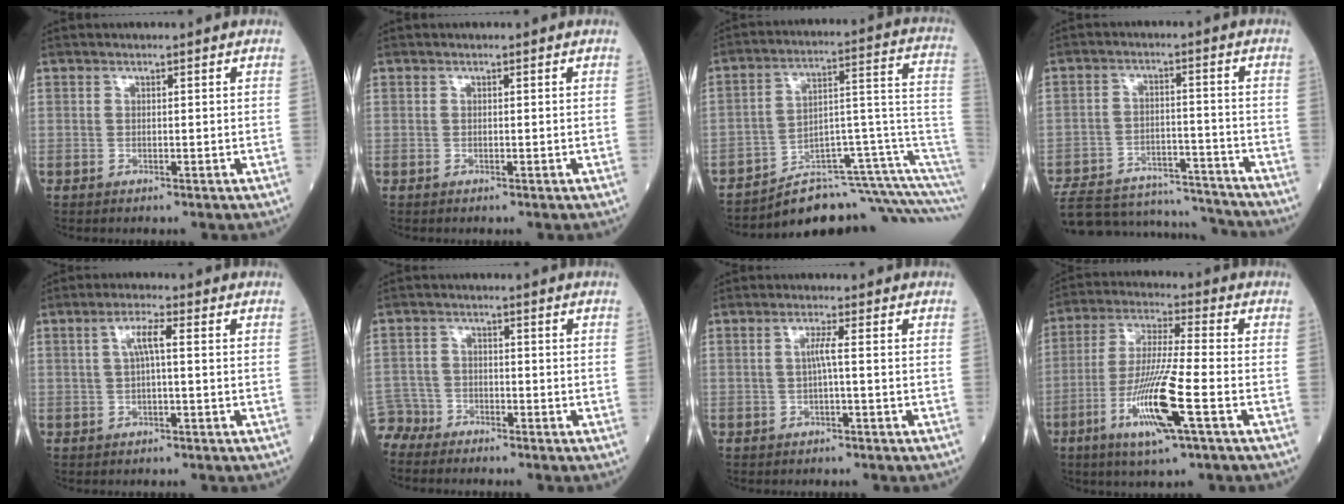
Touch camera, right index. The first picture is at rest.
{"total": 0.0}
{"total": 16.8, "force": [-13.0, 0.8, 10.6], "torque": [-0.091, 0.083, -0.191]}
{"total": 21.0, "force": [-19.7, 4.6, 5.6], "torque": [-0.137, 0.005, -0.287]}
{"total": 3.9, "force": [0.6, 0.8, 3.7], "torque": [-0.079, 0.014, 0.014]}
{"total": 5.6, "force": [-5.1, 2.2, 0.1], "torque": [-0.010, -0.008, -0.102]}
{"total": 2.3, "force": [-0.2, 0.2, 2.3], "torque": [-0.053, 0.003, -0.002]}
{"total": 13.9, "force": [-5.5, 0.6, 12.8], "torque": [-0.261, -0.022, -0.101]}